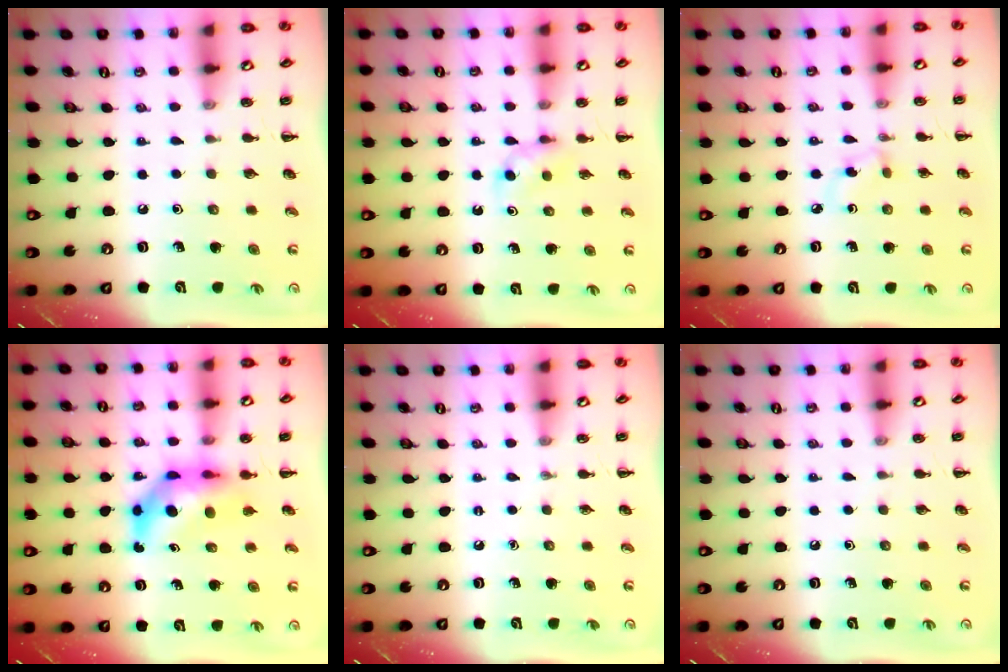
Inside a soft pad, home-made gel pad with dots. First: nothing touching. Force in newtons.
{"total": 2.7, "press": 2.4, "slide": 1.1}
{"total": 2.9, "press": 2.7, "slide": 1.2}
{"total": 7.1, "press": 6.8, "slide": 2.0}
{"total": 0.0}
{"total": 0.0}